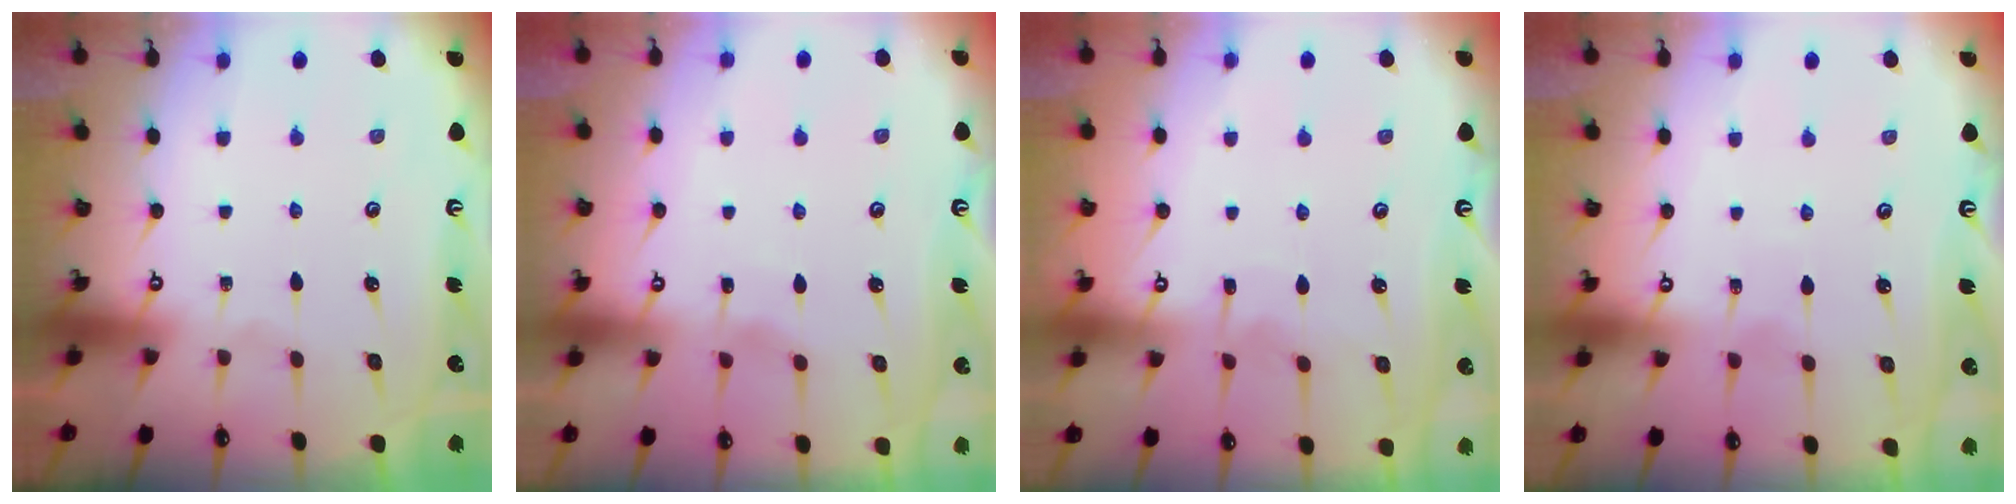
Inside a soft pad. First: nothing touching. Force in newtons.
{"total": 3.0, "press": 2.9, "slide": 0.3}
{"total": 3.9, "press": 3.8, "slide": 0.3}
{"total": 5.7, "press": 5.6, "slide": 0.7}